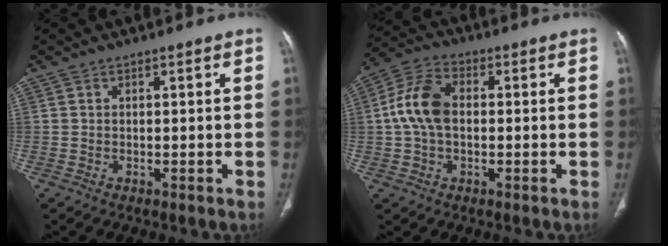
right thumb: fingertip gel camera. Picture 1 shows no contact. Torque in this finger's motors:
{"motor_torque": [-0.14, 0.42, 0.60, -0.04, 0.14]}